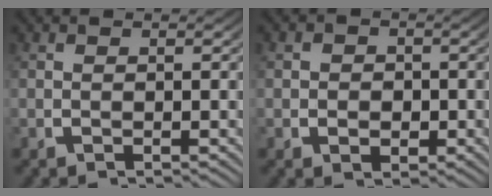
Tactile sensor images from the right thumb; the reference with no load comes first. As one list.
[{"total": 2.9, "force": [-0.4, 2.5, 1.4], "torque": [-0.022, -0.007, -0.008]}]